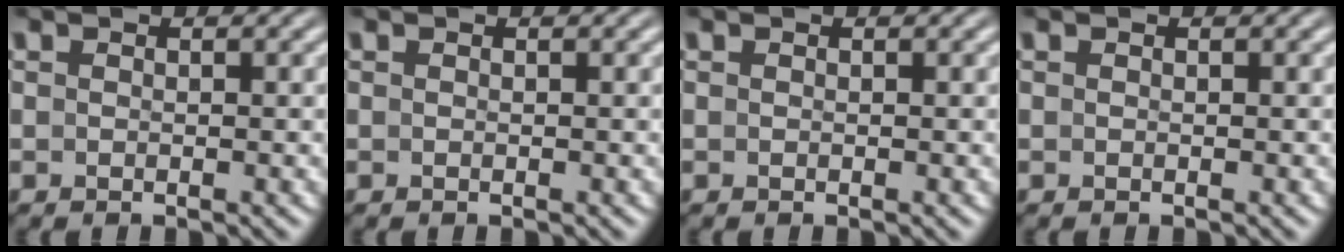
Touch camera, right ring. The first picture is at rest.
{"total": 0.0}
{"total": 0.0}
{"total": 0.0}